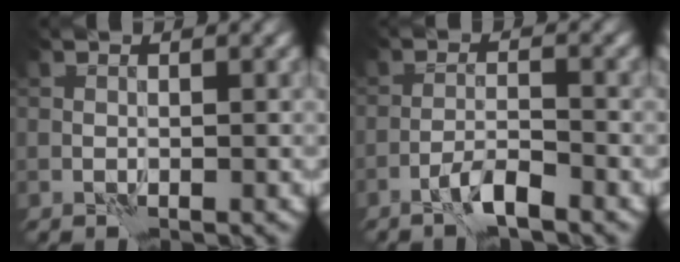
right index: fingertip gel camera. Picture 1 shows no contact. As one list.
[{"total": 2.4, "force": [-1.8, 0.1, 1.6], "torque": [-0.032, 0.006, -0.038]}]